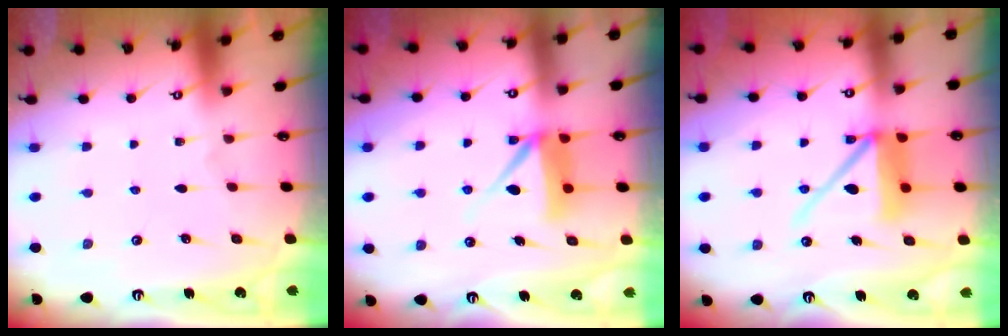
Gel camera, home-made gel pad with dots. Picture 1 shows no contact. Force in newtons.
{"total": 7.9, "press": 7.8, "slide": 0.7}
{"total": 12.0, "press": 11.9, "slide": 1.3}